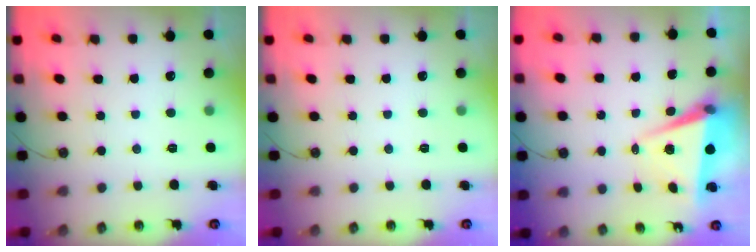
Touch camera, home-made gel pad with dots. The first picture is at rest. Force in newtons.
{"total": 0.0}
{"total": 6.4, "press": 4.9, "slide": 4.1}